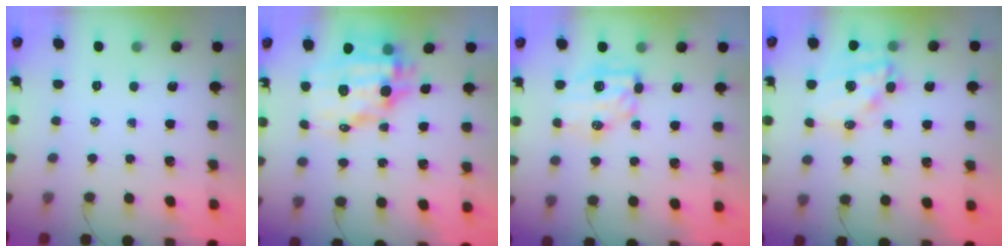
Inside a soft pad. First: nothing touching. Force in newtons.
{"total": 14.1, "press": 13.8, "slide": 3.1}
{"total": 7.8, "press": 7.7, "slide": 1.0}
{"total": 14.1, "press": 13.8, "slide": 3.3}